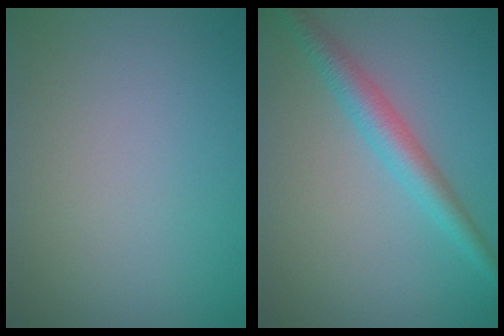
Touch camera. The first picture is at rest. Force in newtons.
{"total": 3.3, "press": 3.2, "slide": 0.1}